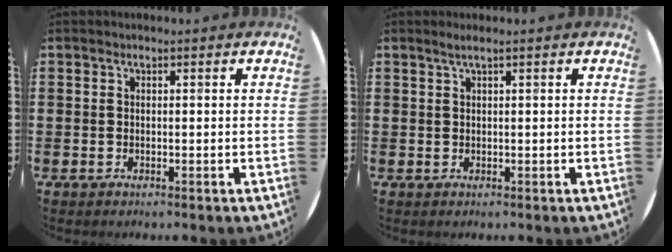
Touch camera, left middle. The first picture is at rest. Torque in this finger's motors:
{"motor_torque": [0.25, -0.19, 0.01, 0.00]}